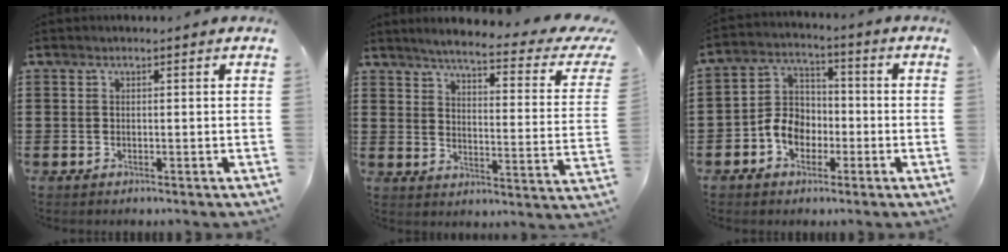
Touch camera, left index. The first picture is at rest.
{"total": 5.0, "force": [3.9, -0.3, 3.1], "torque": [-0.071, -0.033, 0.057]}
{"total": 6.4, "force": [-2.8, 4.8, 3.0], "torque": [-0.082, 0.012, -0.059]}